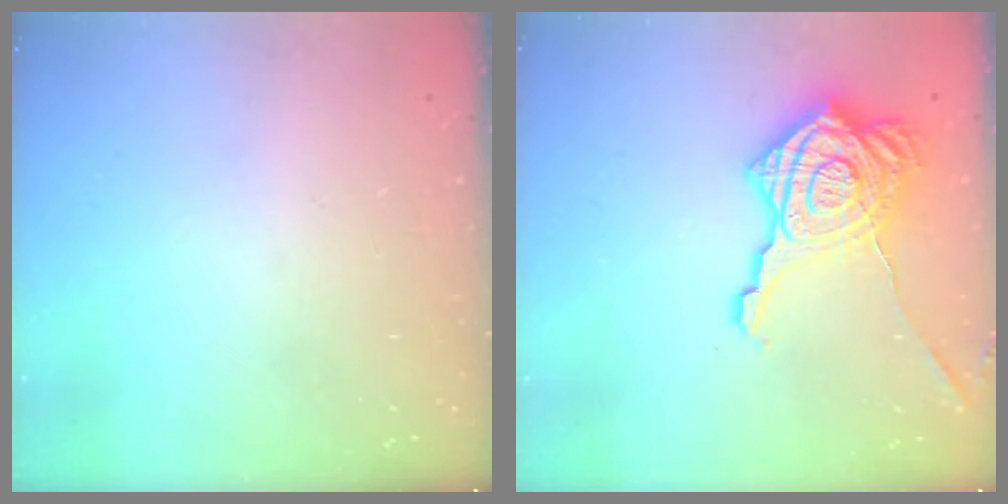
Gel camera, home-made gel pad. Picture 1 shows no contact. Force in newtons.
{"total": 26.8, "press": 26.7, "slide": 2.1}